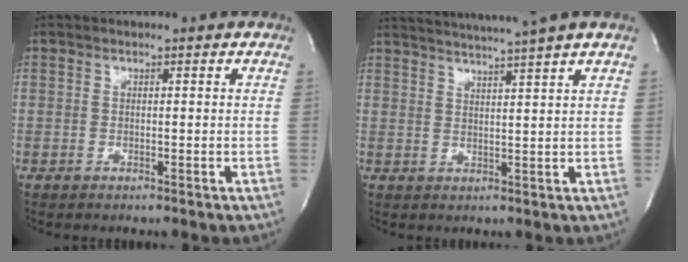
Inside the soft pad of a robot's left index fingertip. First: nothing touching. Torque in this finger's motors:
{"motor_torque": [0.81, -0.82, 0.35, 0.15]}